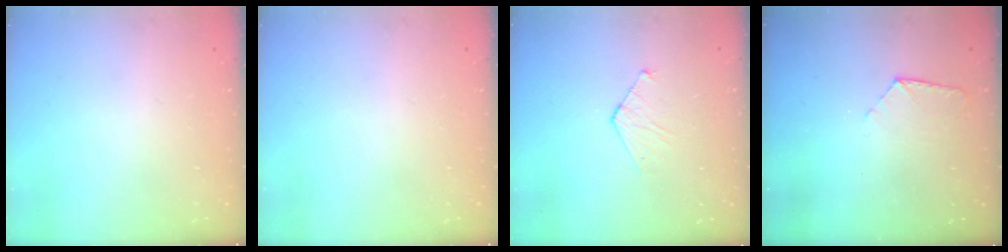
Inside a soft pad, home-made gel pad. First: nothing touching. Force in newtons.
{"total": 0.0}
{"total": 4.7, "press": 4.7, "slide": 0.4}
{"total": 7.3, "press": 7.2, "slide": 0.7}